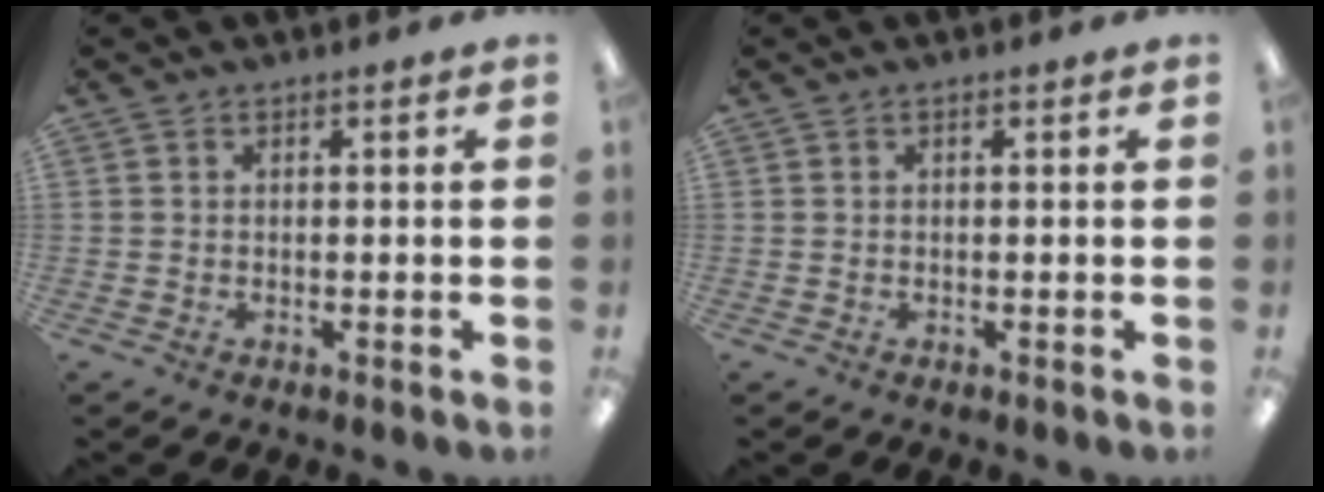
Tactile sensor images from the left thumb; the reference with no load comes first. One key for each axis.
{"total": 0.0}